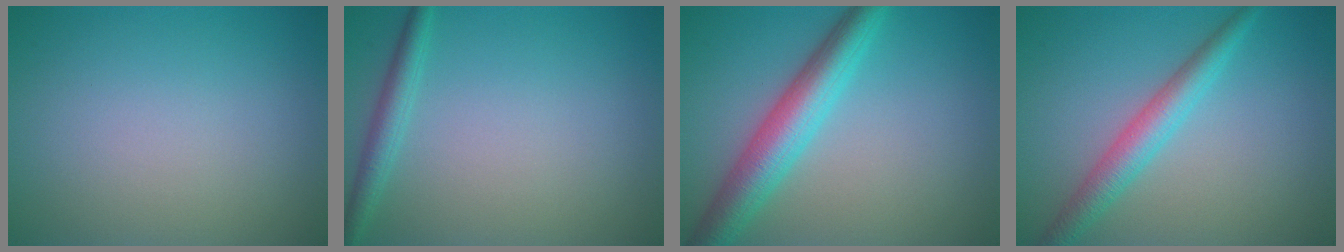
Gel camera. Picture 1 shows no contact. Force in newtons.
{"total": 2.1, "press": 2.1, "slide": 0.1}
{"total": 5.6, "press": 5.6, "slide": 0.2}
{"total": 3.5, "press": 3.5, "slide": 0.1}